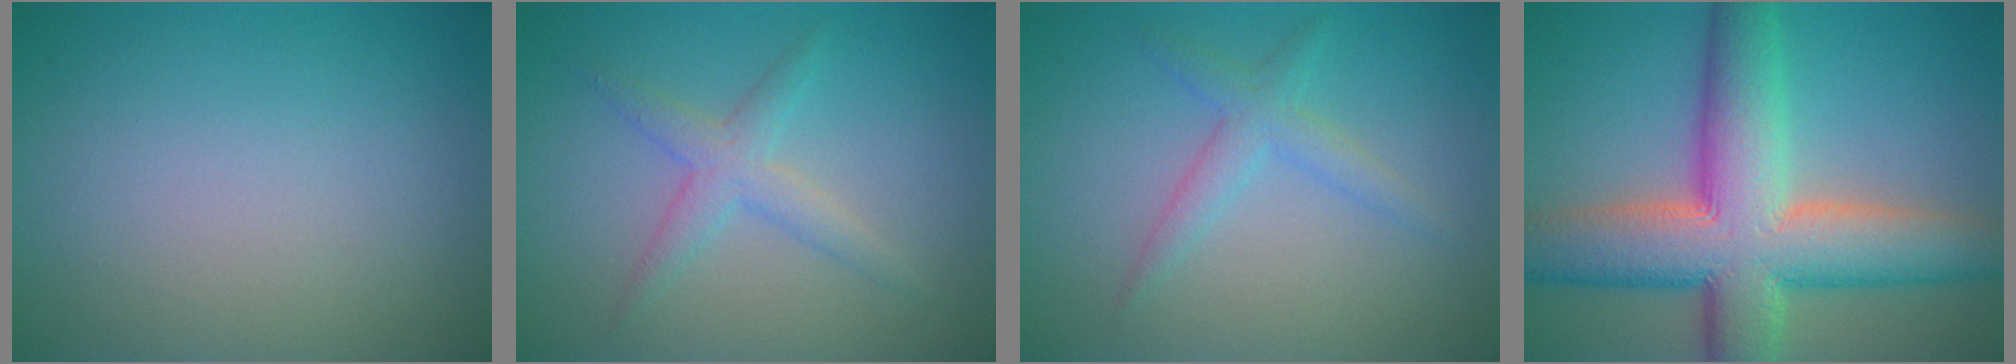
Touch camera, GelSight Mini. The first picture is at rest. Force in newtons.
{"total": 2.5, "press": 2.5, "slide": 0.1}
{"total": 2.3, "press": 2.3, "slide": 0.1}
{"total": 12.2, "press": 12.2, "slide": 0.6}